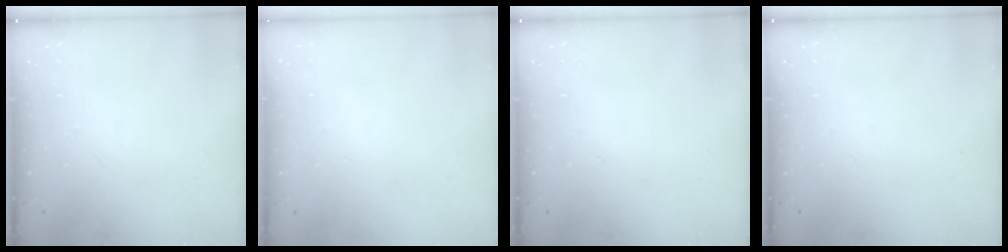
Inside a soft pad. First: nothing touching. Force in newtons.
{"total": 1.7, "press": 1.6, "slide": 0.2}
{"total": 0.0}
{"total": 0.0}